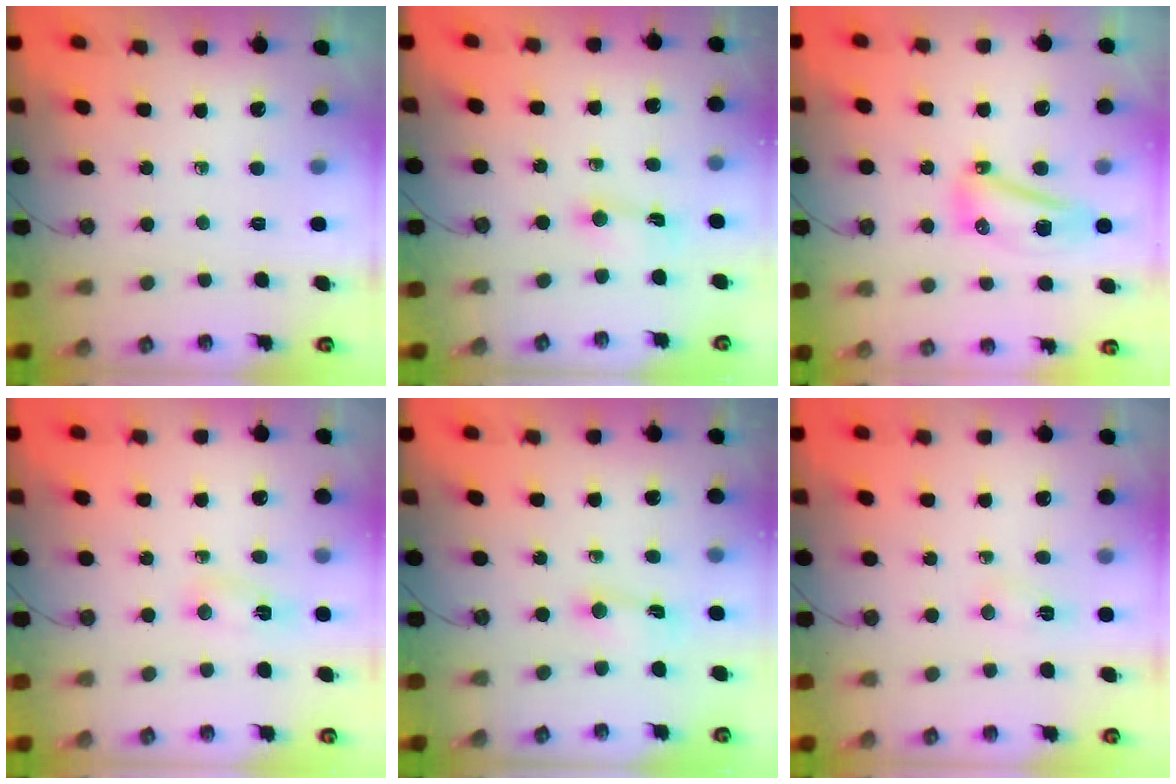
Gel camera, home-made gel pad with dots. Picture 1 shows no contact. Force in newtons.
{"total": 1.6, "press": 1.6, "slide": 0.3}
{"total": 10.8, "press": 10.8, "slide": 1.3}
{"total": 2.6, "press": 2.3, "slide": 1.1}
{"total": 1.5, "press": 1.5, "slide": 0.2}
{"total": 2.9, "press": 2.9, "slide": 0.4}